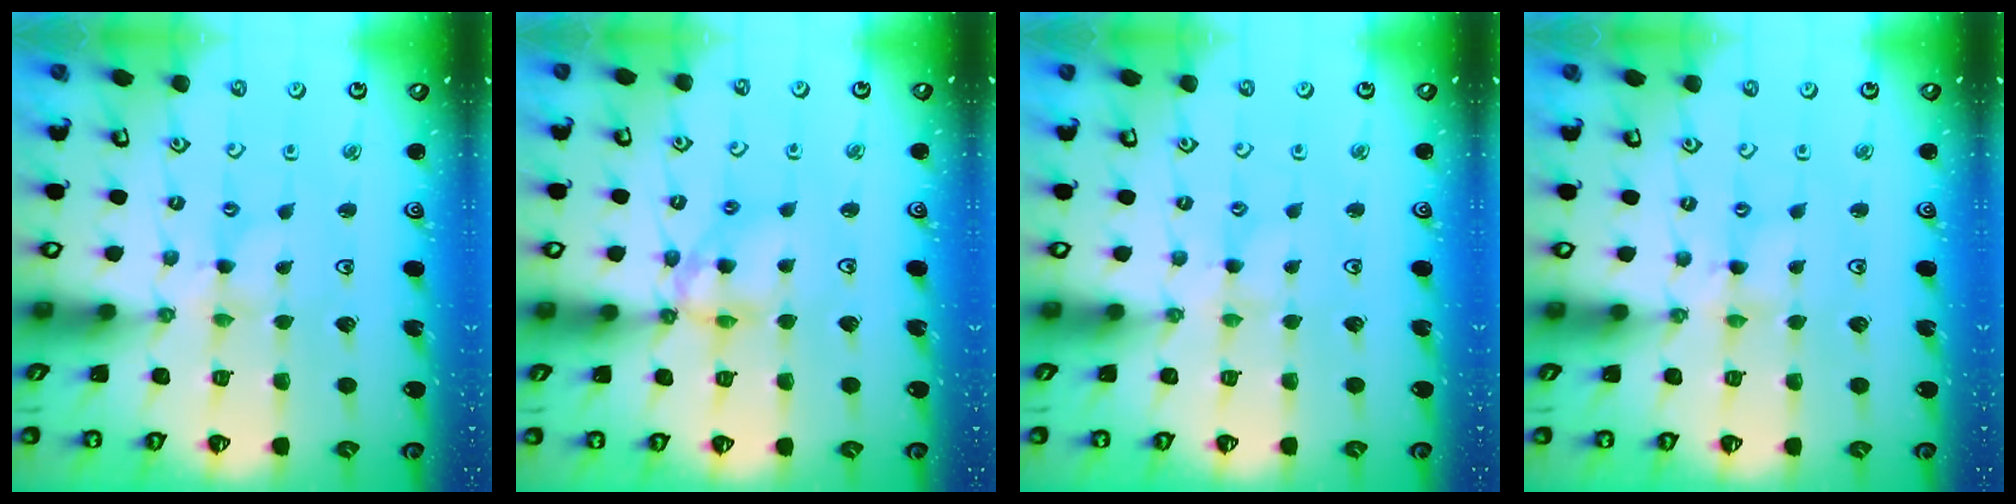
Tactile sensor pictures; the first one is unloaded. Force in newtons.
{"total": 10.8, "press": 10.8, "slide": 0.9}
{"total": 1.6, "press": 1.6, "slide": 0.3}
{"total": 1.6, "press": 1.6, "slide": 0.3}